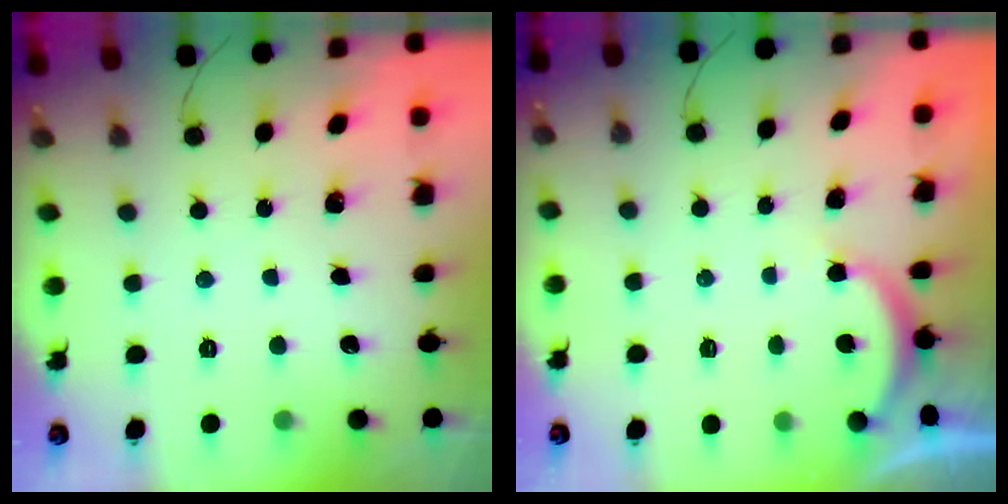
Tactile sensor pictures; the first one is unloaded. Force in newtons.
{"total": 2.9, "press": 2.8, "slide": 0.6}